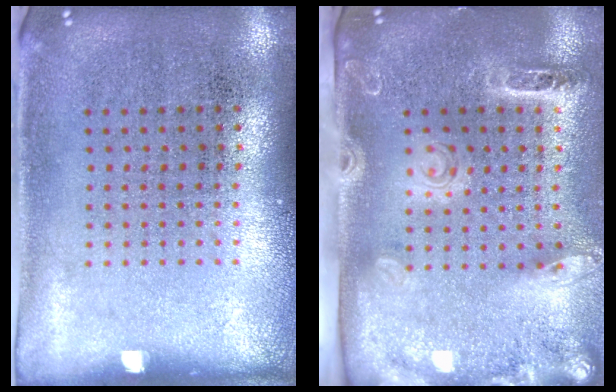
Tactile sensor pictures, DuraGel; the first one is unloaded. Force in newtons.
{"total": 2.7, "press": 2.0, "slide": 1.8}